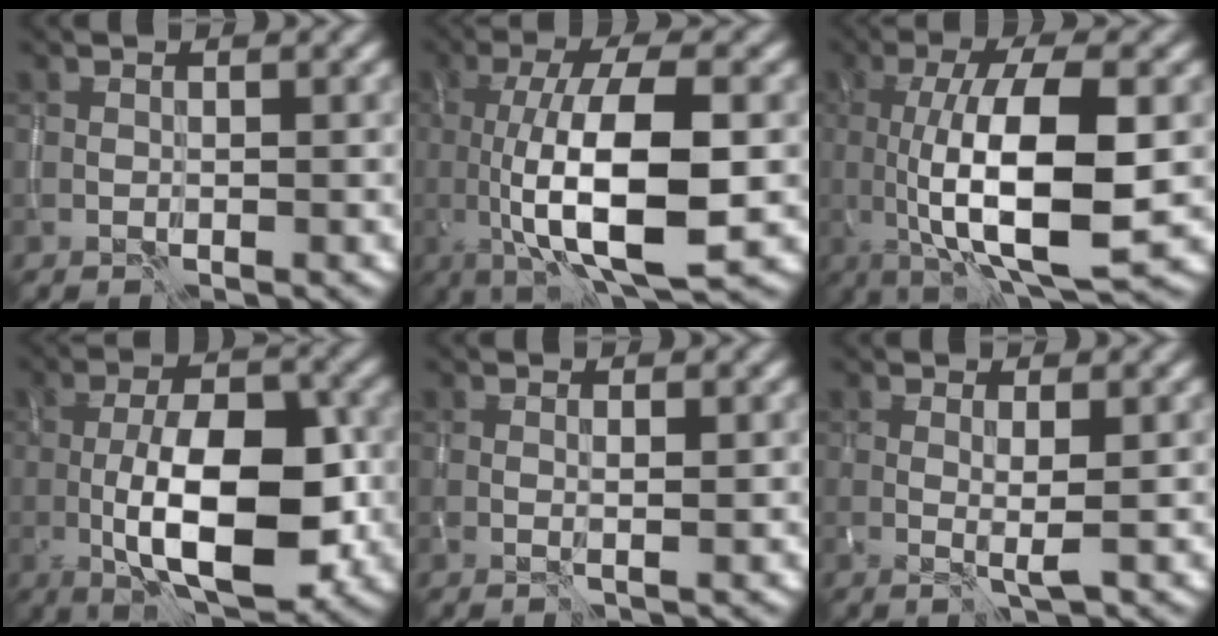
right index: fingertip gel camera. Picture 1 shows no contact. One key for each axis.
{"total": 10.7, "fx": -1.1, "fy": 3.4, "fz": 10.1, "tx": -0.171, "ty": -0.010, "tz": -0.016}
{"total": 10.8, "fx": -0.8, "fy": 3.3, "fz": 10.2, "tx": -0.169, "ty": -0.009, "tz": -0.010}
{"total": 10.6, "fx": -2.4, "fy": 4.3, "fz": 9.4, "tx": -0.159, "ty": 0.002, "tz": -0.039}
{"total": 0.7, "fx": 0.2, "fy": -0.1, "fz": 0.6, "tx": -0.012, "ty": -0.002, "tz": 0.002}
{"total": 1.5, "fx": 0.2, "fy": -0.1, "fz": 1.5, "tx": -0.030, "ty": -0.009, "tz": 0.002}